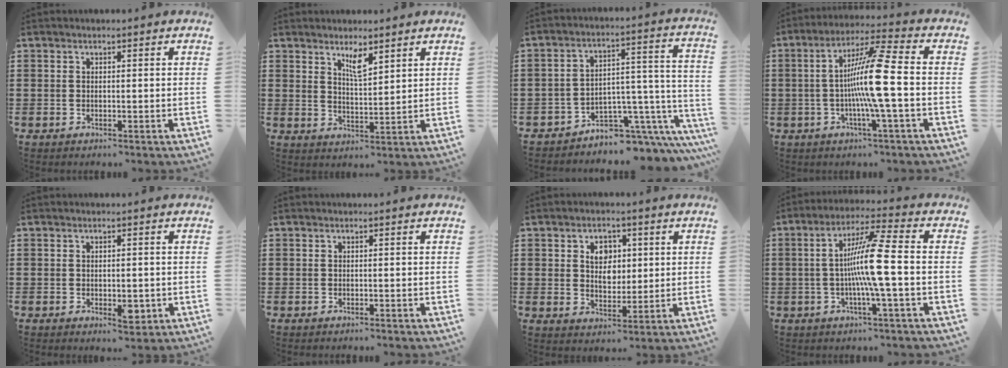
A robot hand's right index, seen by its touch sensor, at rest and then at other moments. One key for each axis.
{"total": 3.6, "fx": 2.6, "fy": 0.8, "fz": 2.4, "tx": -0.045, "ty": 0.001, "tz": 0.044}
{"total": 5.9, "fx": -4.5, "fy": 2.9, "fz": 2.4, "tx": -0.044, "ty": -0.004, "tz": -0.081}
{"total": 11.2, "fx": -1.4, "fy": -0.4, "fz": 11.1, "tx": -0.224, "ty": -0.013, "tz": -0.042}
{"total": 3.1, "fx": -0.9, "fy": 1.5, "fz": 2.5, "tx": -0.043, "ty": 0.003, "tz": -0.014}
{"total": 0.0}
{"total": 4.7, "fx": 1.4, "fy": 3.4, "fz": 2.9, "tx": -0.053, "ty": 0.009, "tz": 0.018}
{"total": 10.3, "fx": -1.1, "fy": -0.2, "fz": 10.2, "tx": -0.201, "ty": -0.009, "tz": -0.033}